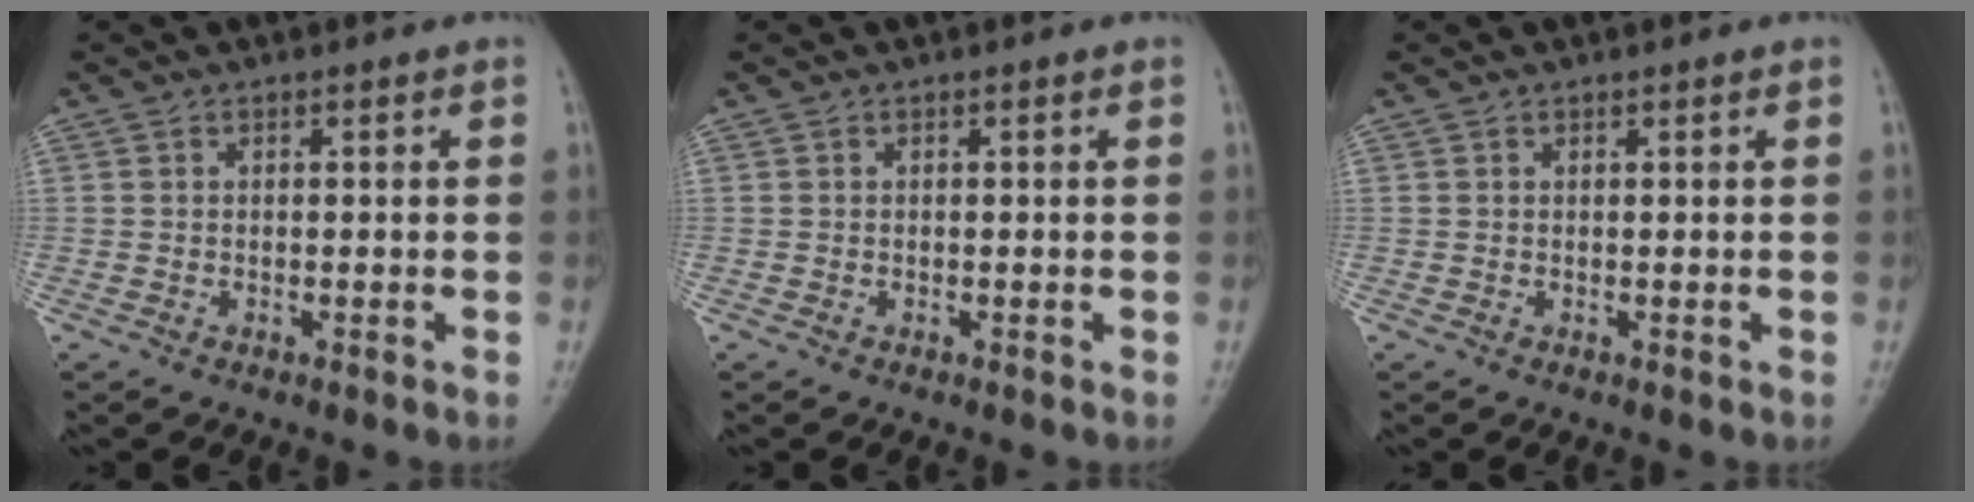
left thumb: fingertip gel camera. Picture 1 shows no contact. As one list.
[{"total": 0.0}, {"total": 0.0}]